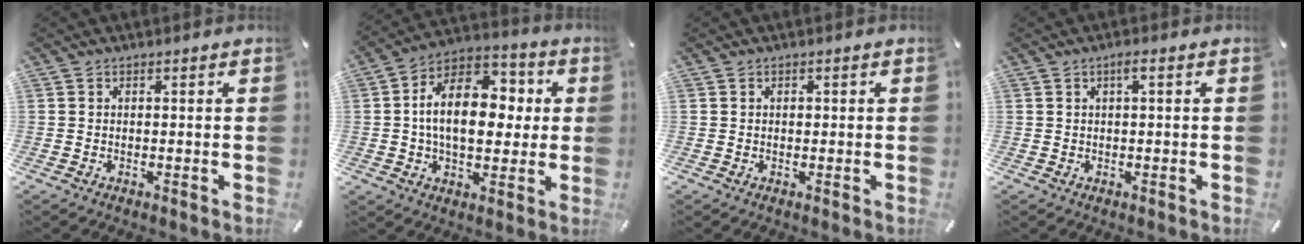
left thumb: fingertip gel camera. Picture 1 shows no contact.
{"total": 16.4, "force": [1.4, 10.7, 12.3], "torque": [-0.207, 0.001, 0.024]}
{"total": 0.5, "force": [0.1, 0.4, 0.4], "torque": [-0.007, -0.001, 0.001]}
{"total": 1.8, "force": [0.3, 0.2, 1.7], "torque": [-0.033, 0.002, 0.004]}